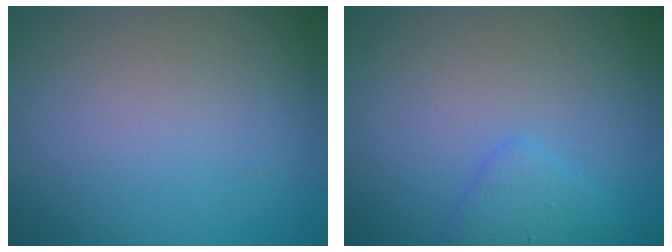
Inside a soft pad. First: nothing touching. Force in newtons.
{"total": 1.8, "press": 1.8, "slide": 0.1}